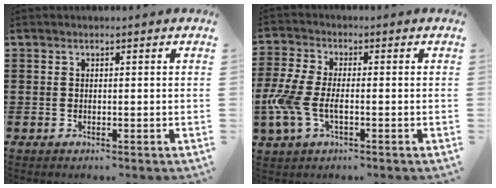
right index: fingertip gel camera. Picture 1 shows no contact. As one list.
[{"total": 6.6, "force": [-1.8, 3.1, 5.5], "torque": [-0.151, -0.013, -0.044]}]